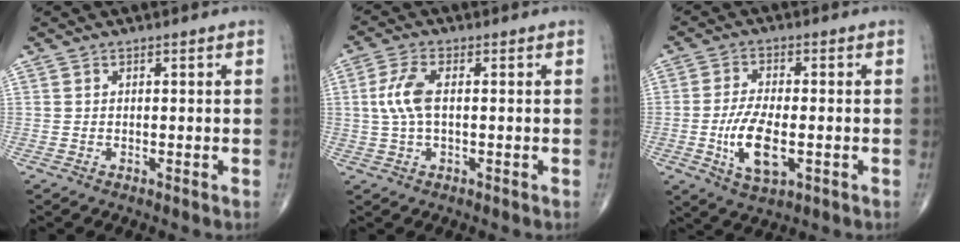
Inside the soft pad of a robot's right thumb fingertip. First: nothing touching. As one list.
[{"total": 6.0, "force": [0.5, 2.6, 5.4], "torque": [-0.133, 0.012, 0.006]}, {"total": 9.2, "force": [-2.1, 4.0, 8.1], "torque": [-0.154, 0.001, -0.033]}]